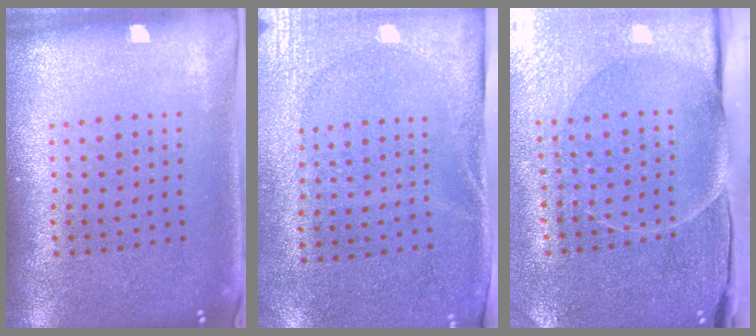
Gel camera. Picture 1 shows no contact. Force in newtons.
{"total": 2.7, "press": 2.2, "slide": 1.5}
{"total": 4.0, "press": 3.6, "slide": 1.7}